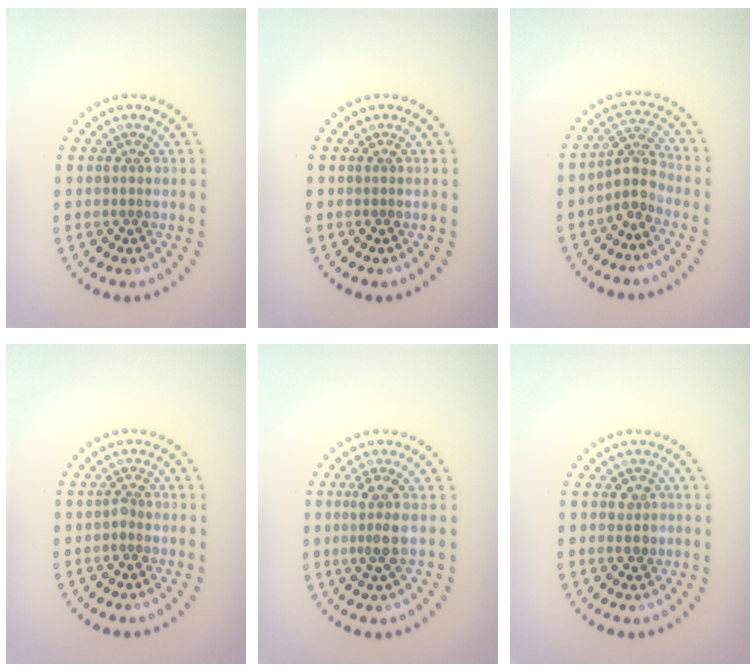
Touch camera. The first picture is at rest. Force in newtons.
{"total": 0.0}
{"total": 2.8, "press": 2.1, "slide": 1.8}
{"total": 0.7, "press": 0.6, "slide": 0.4}
{"total": 2.3, "press": 1.9, "slide": 1.3}
{"total": 1.3, "press": 1.3, "slide": 0.4}